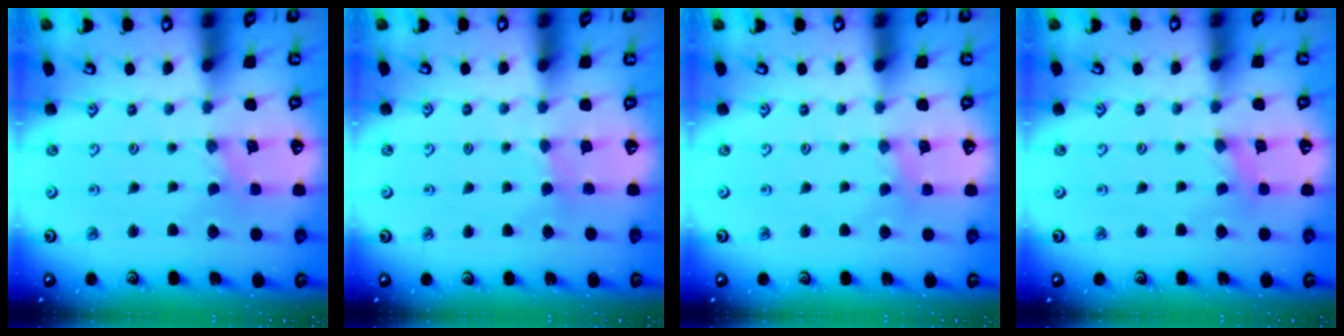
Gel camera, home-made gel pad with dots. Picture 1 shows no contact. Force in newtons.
{"total": 3.4, "press": 3.4, "slide": 0.4}
{"total": 1.8, "press": 1.7, "slide": 0.4}
{"total": 0.0}